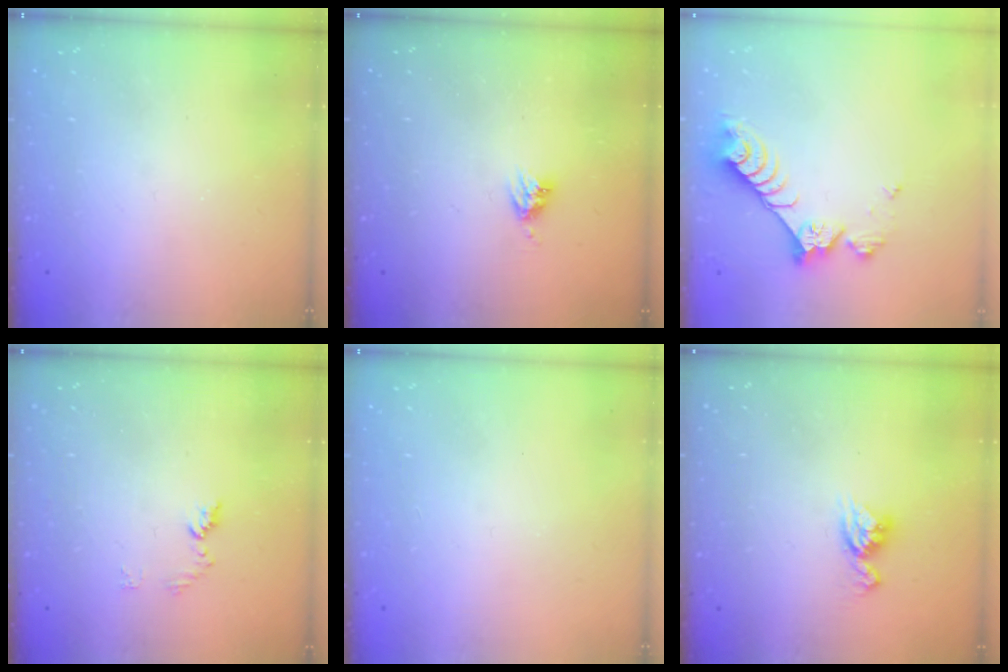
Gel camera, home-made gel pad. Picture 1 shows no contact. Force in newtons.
{"total": 4.5, "press": 4.5, "slide": 0.4}
{"total": 8.9, "press": 8.9, "slide": 0.6}
{"total": 7.2, "press": 7.2, "slide": 0.7}
{"total": 0.0}
{"total": 7.9, "press": 7.9, "slide": 0.6}